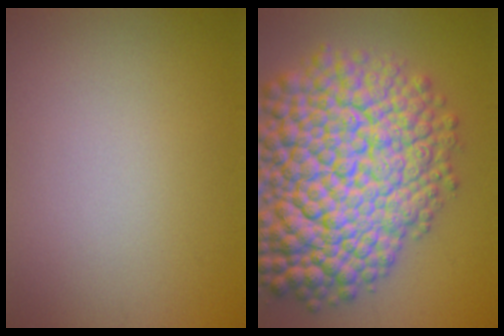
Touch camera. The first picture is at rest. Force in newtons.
{"total": 16.2, "press": 16.2, "slide": 0.6}